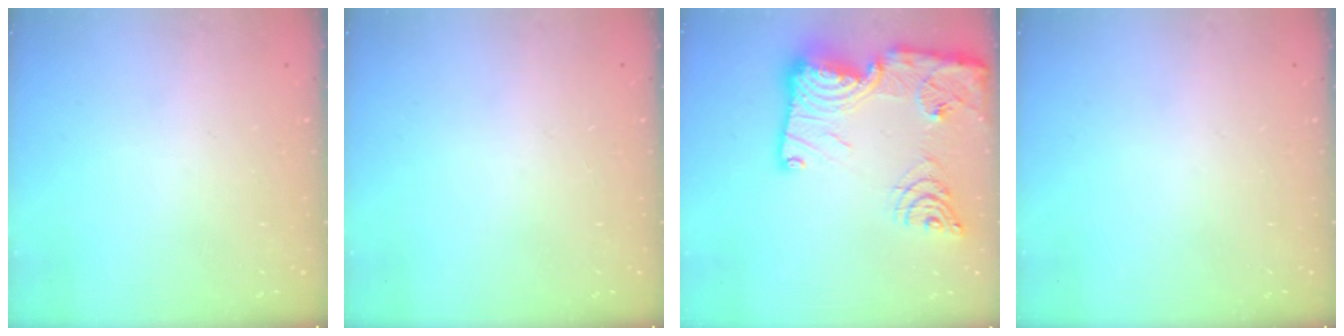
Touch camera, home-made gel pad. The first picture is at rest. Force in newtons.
{"total": 0.0}
{"total": 25.2, "press": 25.1, "slide": 2.6}
{"total": 0.0}